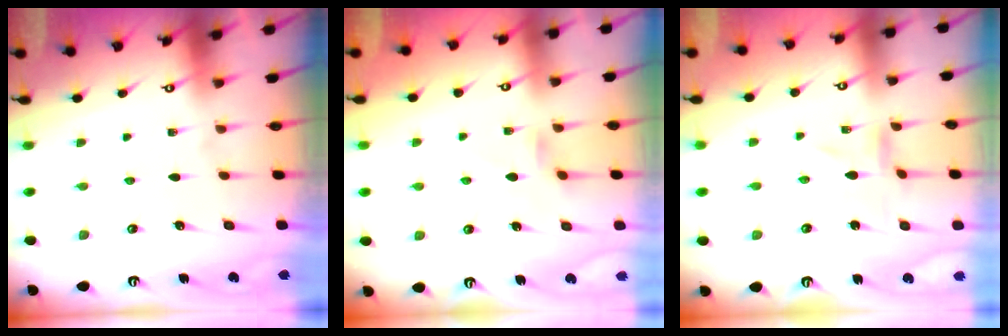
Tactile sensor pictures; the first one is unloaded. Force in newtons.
{"total": 2.9, "press": 2.8, "slide": 0.5}
{"total": 0.0}